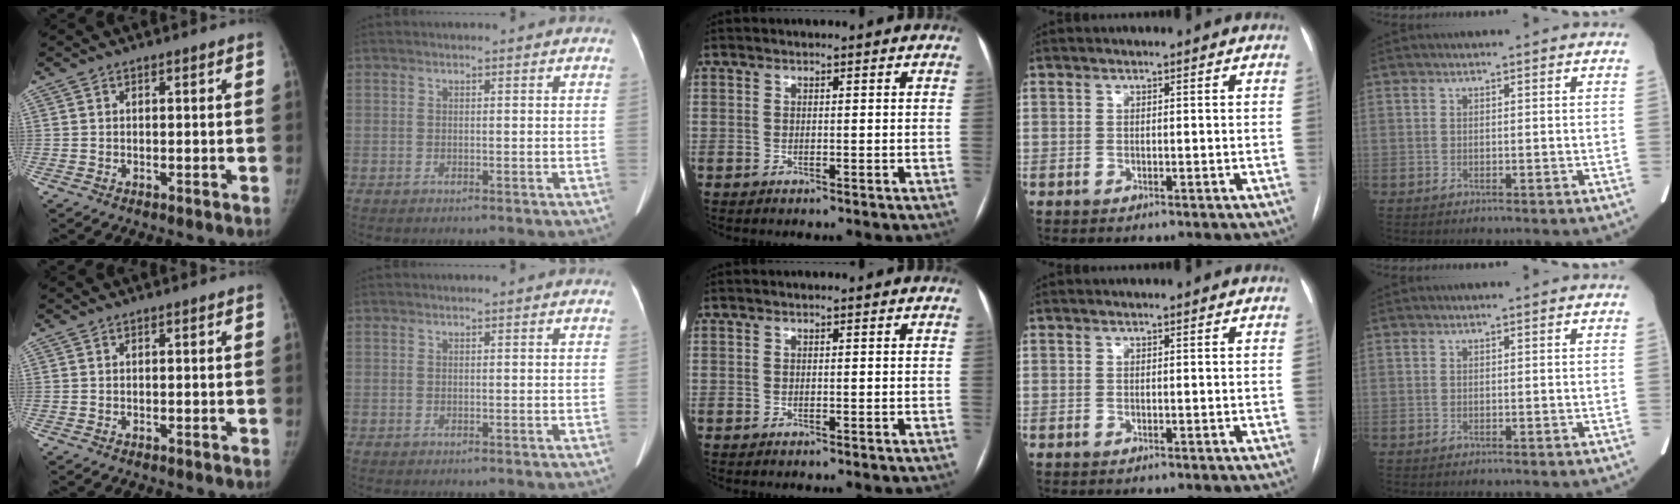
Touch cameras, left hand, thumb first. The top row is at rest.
{}